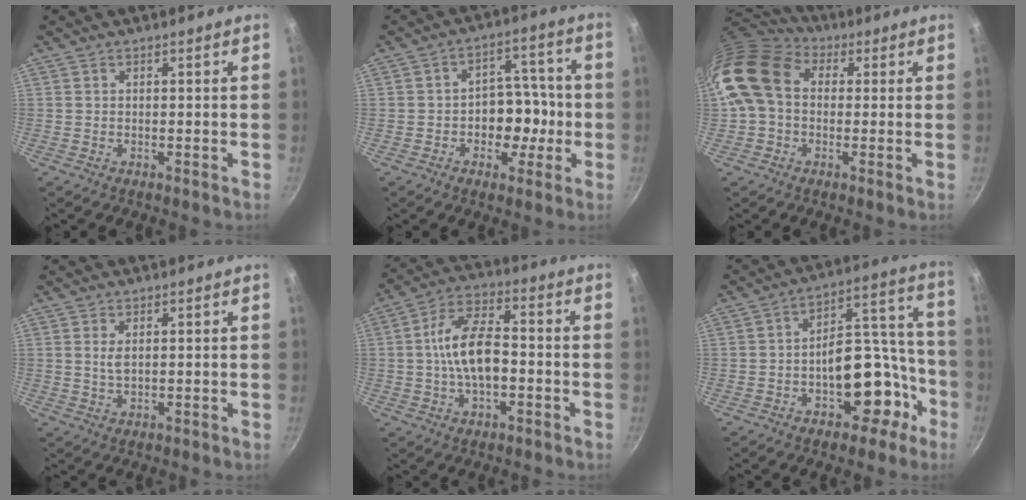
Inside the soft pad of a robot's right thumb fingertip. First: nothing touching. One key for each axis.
{"total": 9.5, "fx": -2.1, "fy": 7.2, "fz": 5.9, "tx": -0.024, "ty": 0.032, "tz": -0.034}
{"total": 13.9, "fx": 1.4, "fy": 10.5, "fz": 9.0, "tx": -0.151, "ty": 0.026, "tz": 0.007}
{"total": 2.1, "fx": 0.6, "fy": 1.0, "fz": 1.8, "tx": -0.034, "ty": -0.005, "tz": 0.012}
{"total": 12.1, "fx": -1.5, "fy": 6.6, "fz": 10.0, "tx": -0.163, "ty": 0.038, "tz": -0.034}
{"total": 15.4, "fx": -6.2, "fy": 9.5, "fz": 10.4, "tx": -0.077, "ty": 0.094, "tz": -0.076}